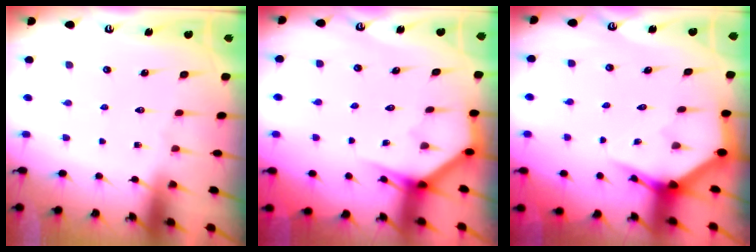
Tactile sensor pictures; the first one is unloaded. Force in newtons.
{"total": 3.8, "press": 3.8, "slide": 0.2}
{"total": 4.0, "press": 4.0, "slide": 0.1}